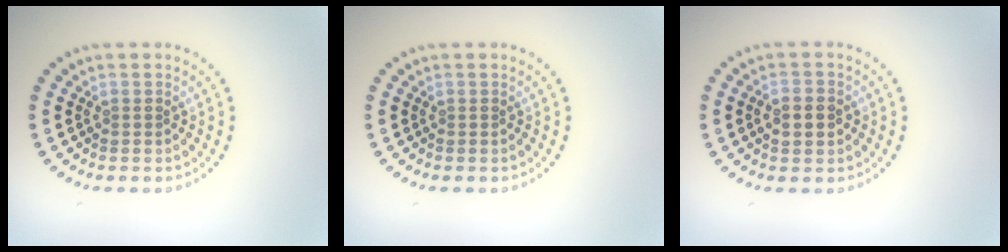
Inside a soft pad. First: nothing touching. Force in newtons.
{"total": 0.0}
{"total": 3.0, "press": 3.0, "slide": 0.2}